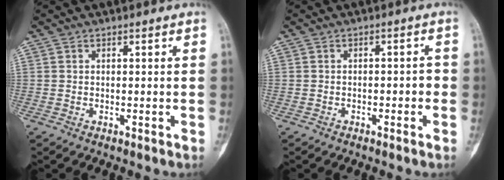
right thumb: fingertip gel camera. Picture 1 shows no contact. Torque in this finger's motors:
{"motor_torque": [-0.38, -0.09, -0.26, -0.08, 0.00]}